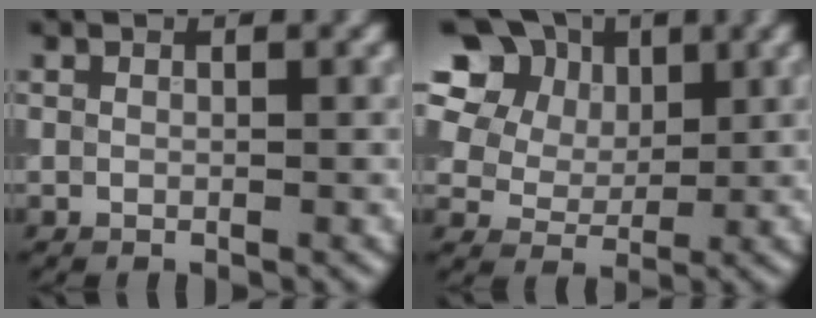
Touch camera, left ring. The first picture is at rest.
{"total": 16.6, "force": [7.7, 12.5, 7.9], "torque": [-0.199, 0.046, 0.143]}